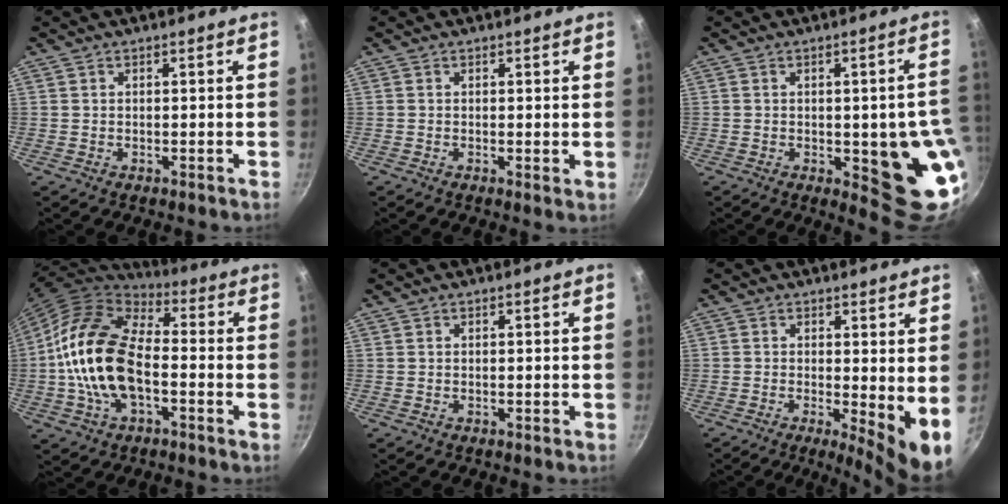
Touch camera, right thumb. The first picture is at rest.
{"total": 0.8, "force": [0.2, 0.2, 0.7], "torque": [-0.011, -0.006, 0.001]}
{"total": 14.5, "force": [-2.2, 4.8, 13.5], "torque": [-0.110, -0.001, -0.022]}
{"total": 19.0, "force": [-2.7, 10.8, 15.4], "torque": [-0.270, 0.031, -0.064]}
{"total": 0.0}
{"total": 7.1, "force": [0.0, 1.9, 6.8], "torque": [-0.089, -0.019, 0.000]}